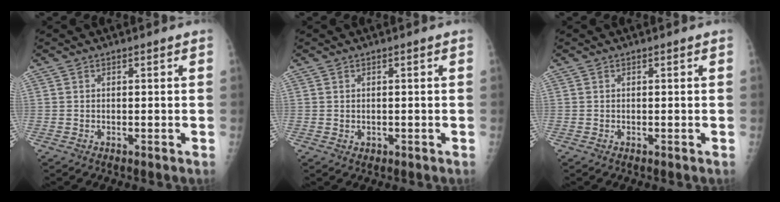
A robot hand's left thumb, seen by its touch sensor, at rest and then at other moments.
{"total": 1.0, "force": [0.0, 0.9, 0.5], "torque": [-0.009, -0.001, 0.005]}
{"total": 0.0}